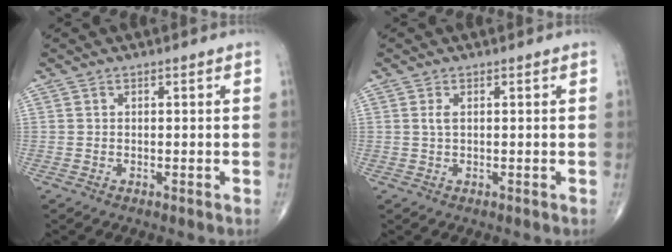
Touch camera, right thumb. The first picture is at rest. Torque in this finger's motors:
{"motor_torque": [-0.43, 0.34, 0.55, 0.05, -0.02]}